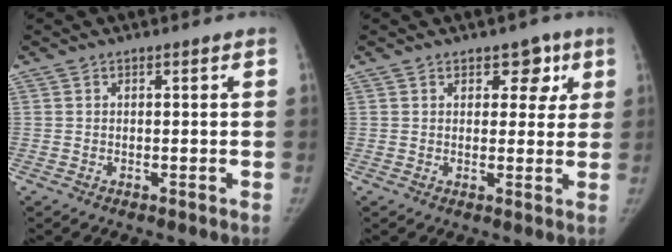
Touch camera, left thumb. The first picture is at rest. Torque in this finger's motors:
{"motor_torque": [-0.23, 0.10, -0.10, -0.02, 0.00]}